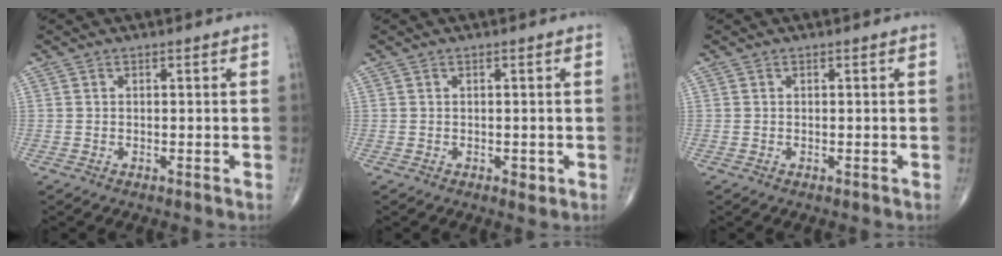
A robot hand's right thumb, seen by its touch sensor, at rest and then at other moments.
{"total": 1.3, "force": [-0.4, 0.8, 1.0], "torque": [-0.005, -0.001, -0.005]}
{"total": 0.0}